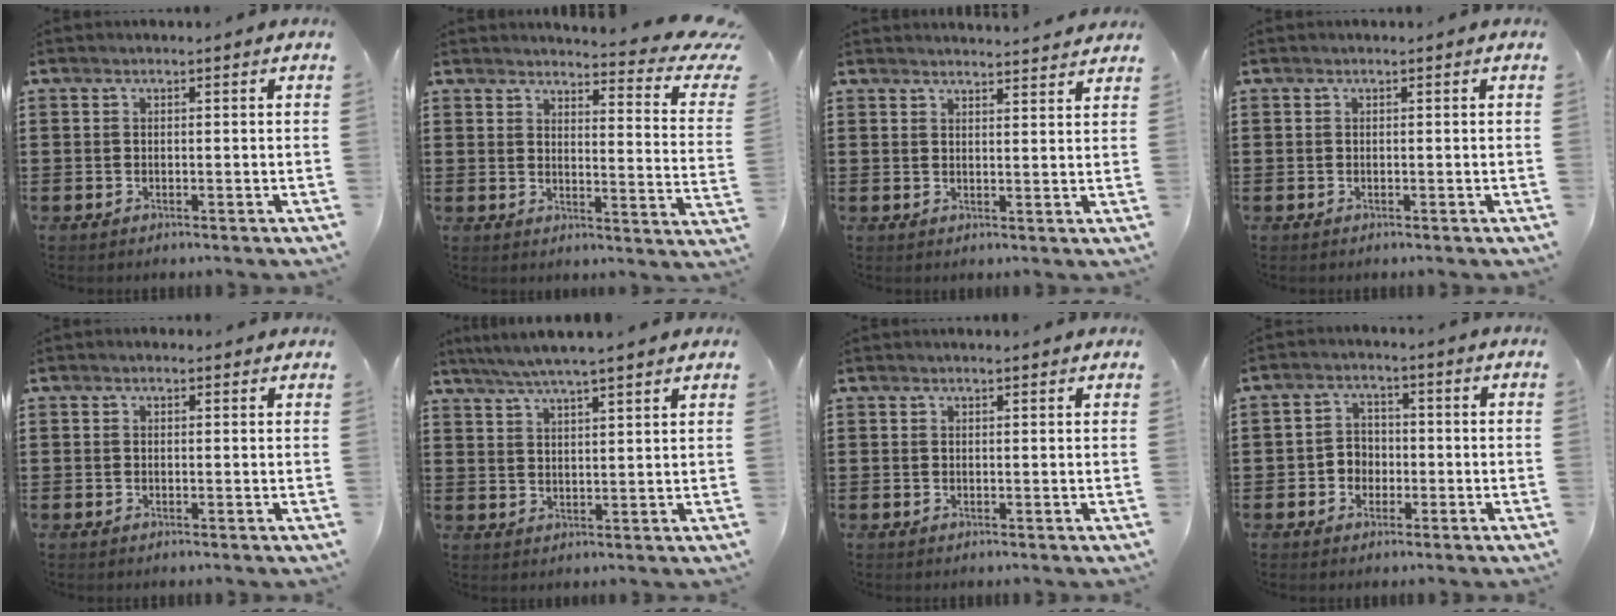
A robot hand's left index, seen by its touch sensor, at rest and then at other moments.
{"total": 4.8, "force": [4.1, 0.3, 2.4], "torque": [-0.036, -0.040, 0.062]}
{"total": 2.5, "force": [2.5, -0.3, -0.1], "torque": [-0.007, -0.012, 0.047]}
{"total": 0.0}
{"total": 0.7, "force": [0.5, 0.5, 0.2], "torque": [-0.006, 0.004, 0.009]}
{"total": 4.7, "force": [4.2, -0.2, 2.2], "torque": [-0.054, -0.015, 0.073]}
{"total": 0.8, "force": [0.8, 0.0, 0.2], "torque": [-0.006, -0.001, 0.015]}
{"total": 3.2, "force": [-1.1, 2.8, 1.1], "torque": [-0.031, 0.006, -0.026]}